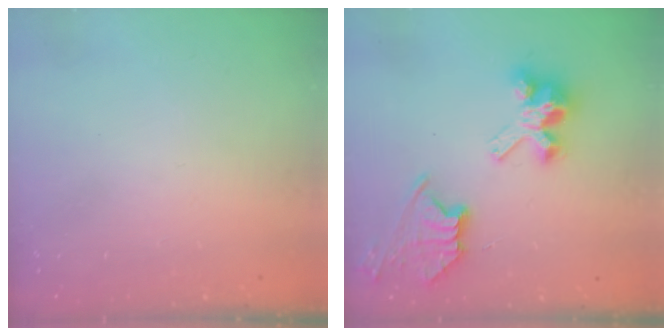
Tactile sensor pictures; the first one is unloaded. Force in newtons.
{"total": 9.8, "press": 9.8, "slide": 0.7}